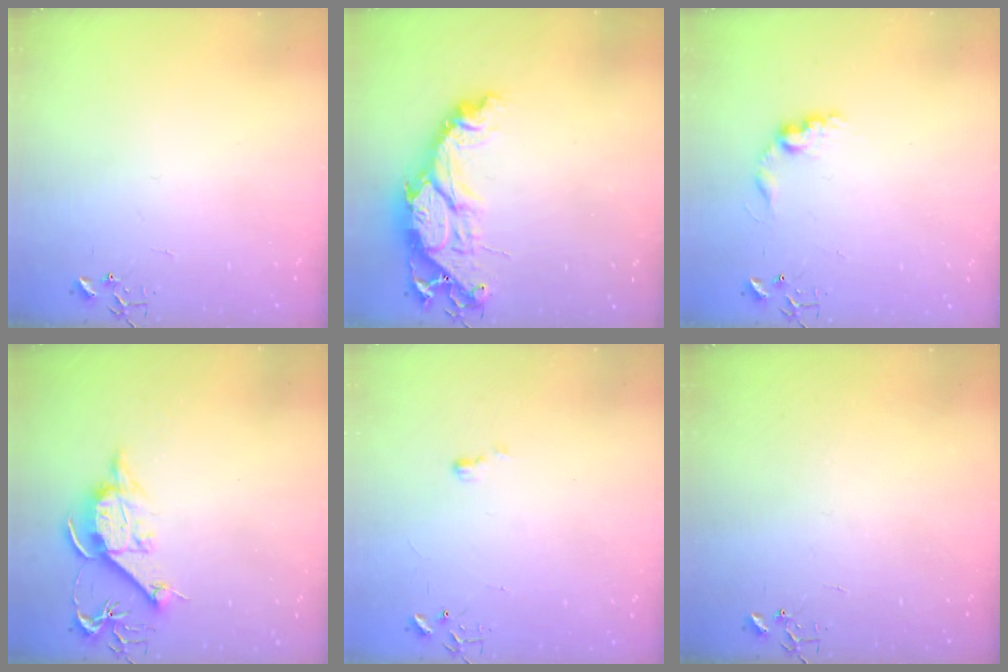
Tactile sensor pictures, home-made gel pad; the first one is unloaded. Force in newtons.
{"total": 14.8, "press": 14.7, "slide": 1.3}
{"total": 8.3, "press": 8.2, "slide": 0.4}
{"total": 11.0, "press": 10.9, "slide": 1.0}
{"total": 3.4, "press": 3.4, "slide": 0.5}
{"total": 0.0}